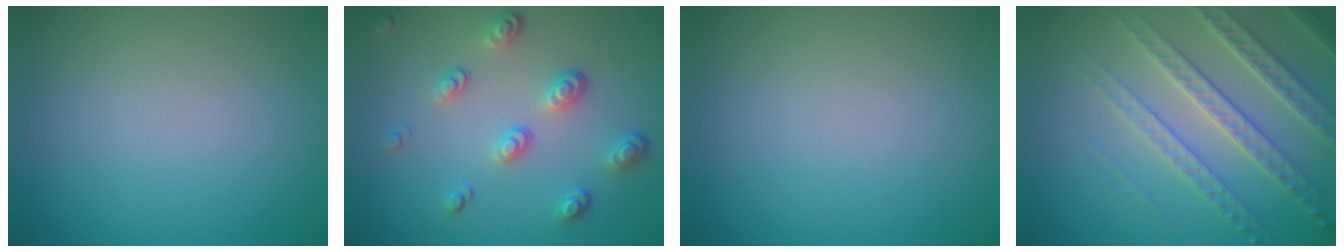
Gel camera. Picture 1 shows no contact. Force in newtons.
{"total": 3.4, "press": 2.6, "slide": 2.3}
{"total": 0.0}
{"total": 4.5, "press": 4.4, "slide": 1.1}